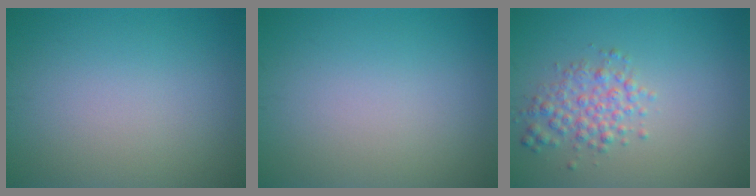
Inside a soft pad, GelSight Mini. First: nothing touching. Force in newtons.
{"total": 0.0}
{"total": 2.8, "press": 2.8, "slide": 0.1}